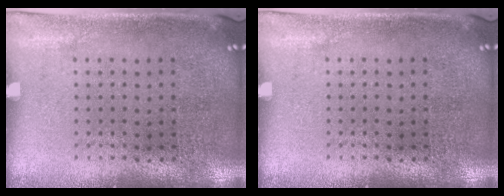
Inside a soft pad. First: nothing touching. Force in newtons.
{"total": 0.0}